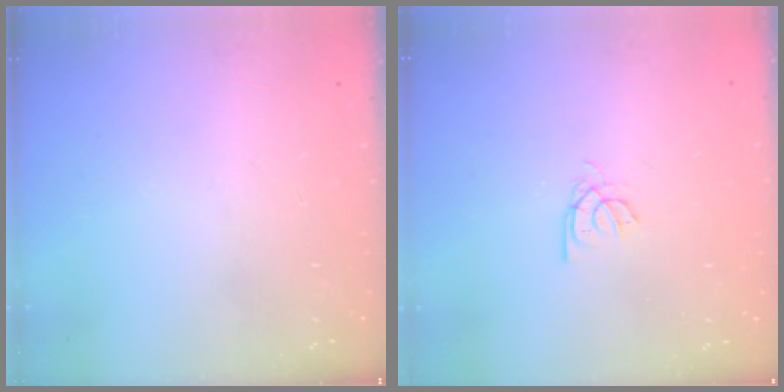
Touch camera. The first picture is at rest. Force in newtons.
{"total": 2.2, "press": 2.2, "slide": 0.2}